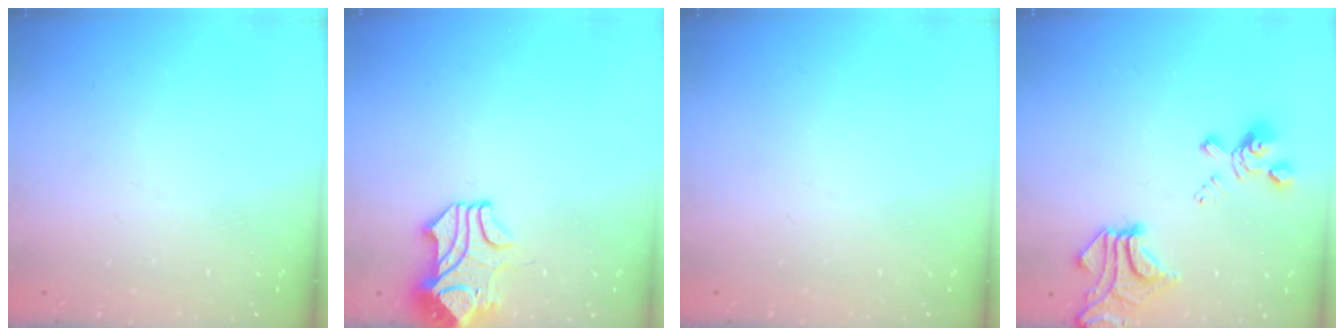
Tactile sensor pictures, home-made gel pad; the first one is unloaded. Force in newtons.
{"total": 2.8, "press": 2.5, "slide": 1.1}
{"total": 0.0}
{"total": 10.3, "press": 9.7, "slide": 3.5}